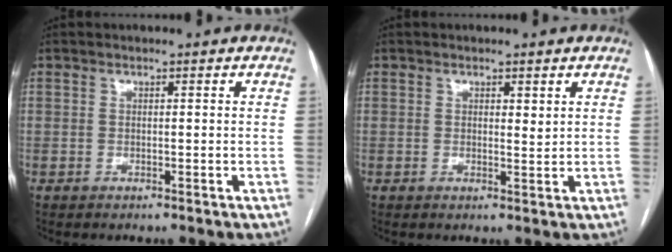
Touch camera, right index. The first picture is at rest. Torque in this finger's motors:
{"motor_torque": [-0.17, 0.15, -0.02, 0.00]}